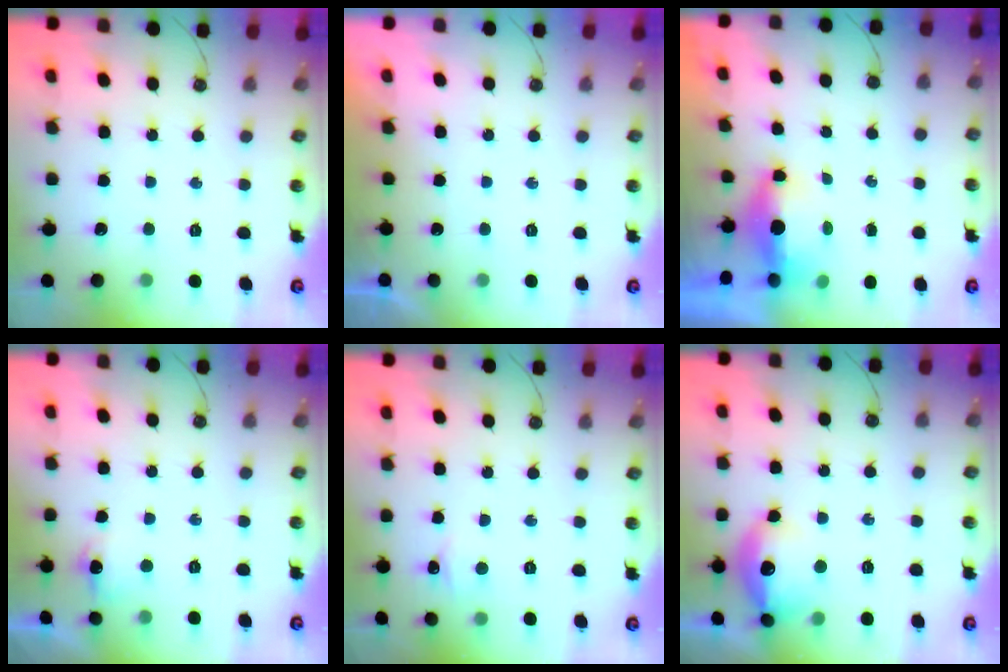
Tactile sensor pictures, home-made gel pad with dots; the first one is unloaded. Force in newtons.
{"total": 0.0}
{"total": 5.3, "press": 5.2, "slide": 1.2}
{"total": 7.2, "press": 7.1, "slide": 1.0}
{"total": 2.8, "press": 2.8, "slide": 0.3}
{"total": 14.7, "press": 14.6, "slide": 1.1}